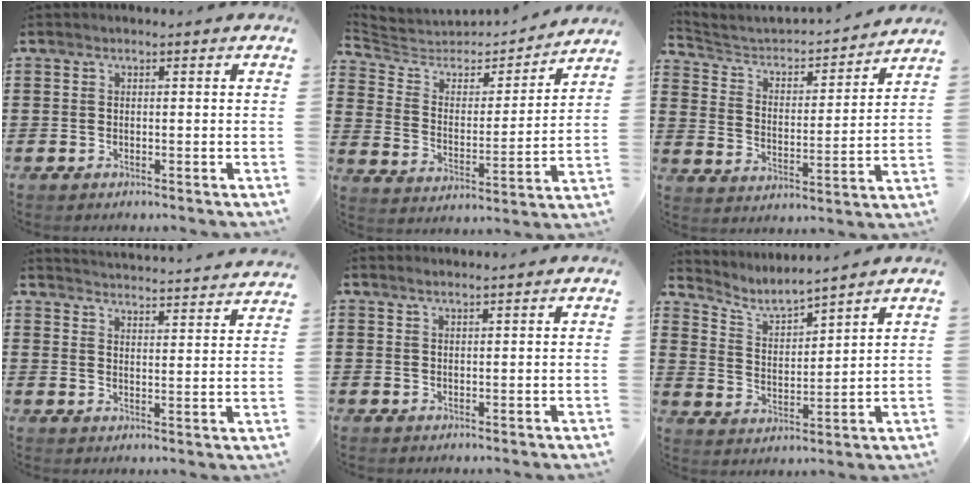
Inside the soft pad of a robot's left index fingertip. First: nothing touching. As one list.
[{"total": 4.7, "force": [4.2, 1.9, 0.7], "torque": [-0.045, -0.032, 0.066]}, {"total": 3.1, "force": [2.8, 1.2, 0.7], "torque": [-0.038, -0.030, 0.037]}, {"total": 3.8, "force": [3.7, -0.9, -0.3], "torque": [-0.014, -0.036, 0.060]}, {"total": 1.2, "force": [1.1, -0.1, 0.3], "torque": [-0.008, 0.001, 0.021]}, {"total": 4.6, "force": [4.3, 0.4, 1.4], "torque": [-0.051, -0.027, 0.070]}]